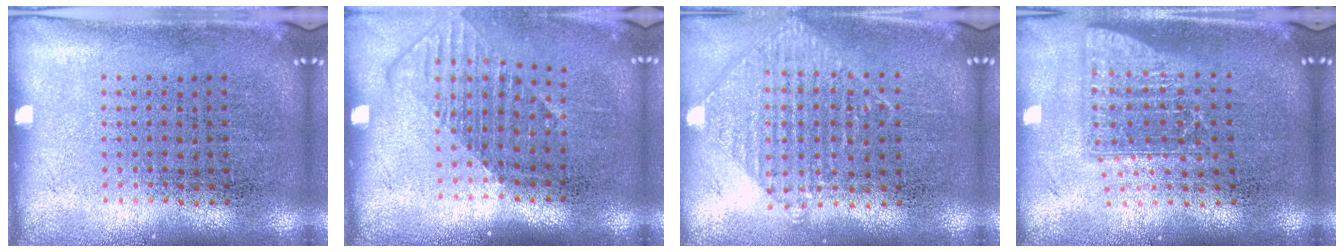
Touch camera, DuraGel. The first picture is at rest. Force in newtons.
{"total": 1.4, "press": 1.1, "slide": 0.9}
{"total": 0.9, "press": 0.9, "slide": 0.1}
{"total": 1.6, "press": 1.2, "slide": 1.0}